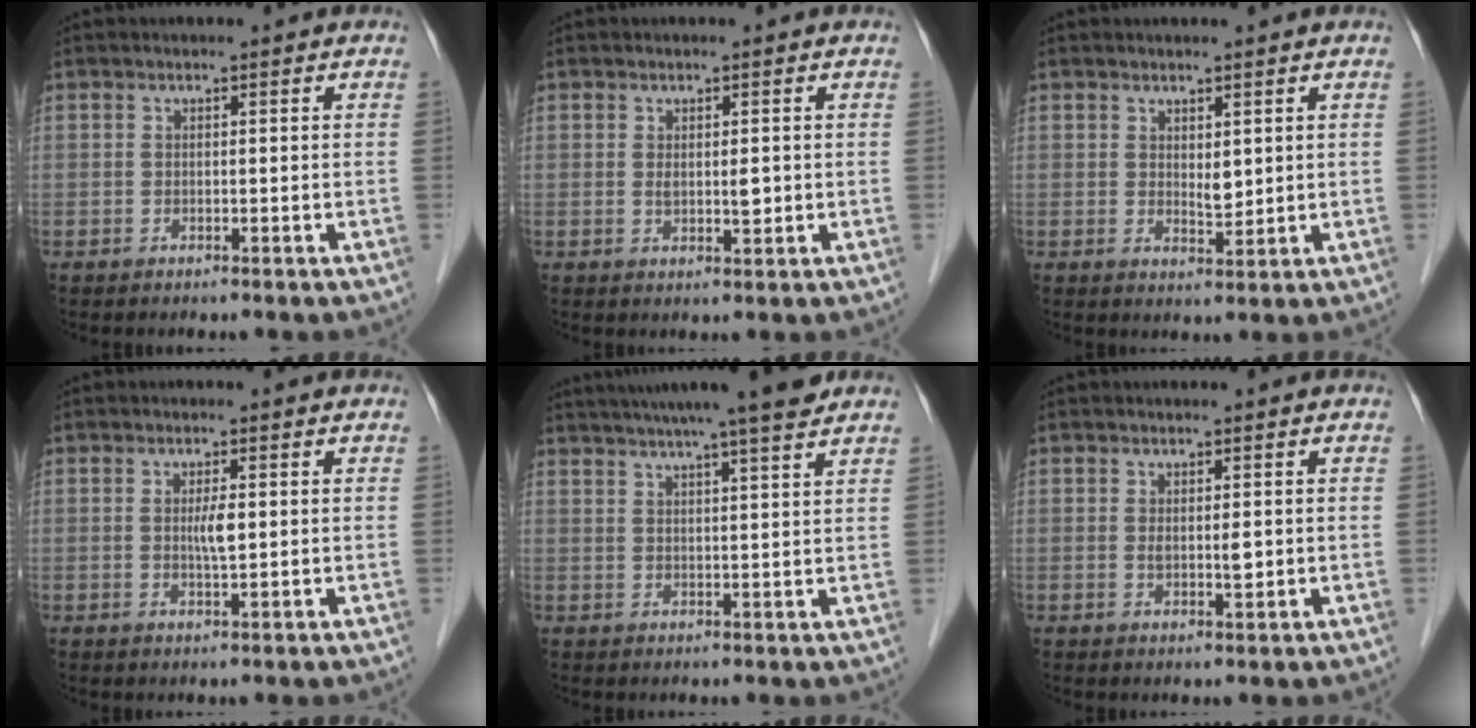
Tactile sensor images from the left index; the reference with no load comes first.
{"total": 2.1, "force": [0.3, 0.7, 2.0], "torque": [-0.035, -0.004, 0.006]}
{"total": 2.3, "force": [0.9, 0.9, 1.9], "torque": [-0.033, -0.007, 0.022]}
{"total": 2.4, "force": [0.3, 0.3, 2.4], "torque": [-0.045, -0.002, 0.006]}
{"total": 13.0, "force": [11.0, -0.2, 7.0], "torque": [-0.116, 0.018, 0.145]}
{"total": 2.1, "force": [0.3, 0.6, 1.9], "torque": [-0.034, -0.004, 0.007]}